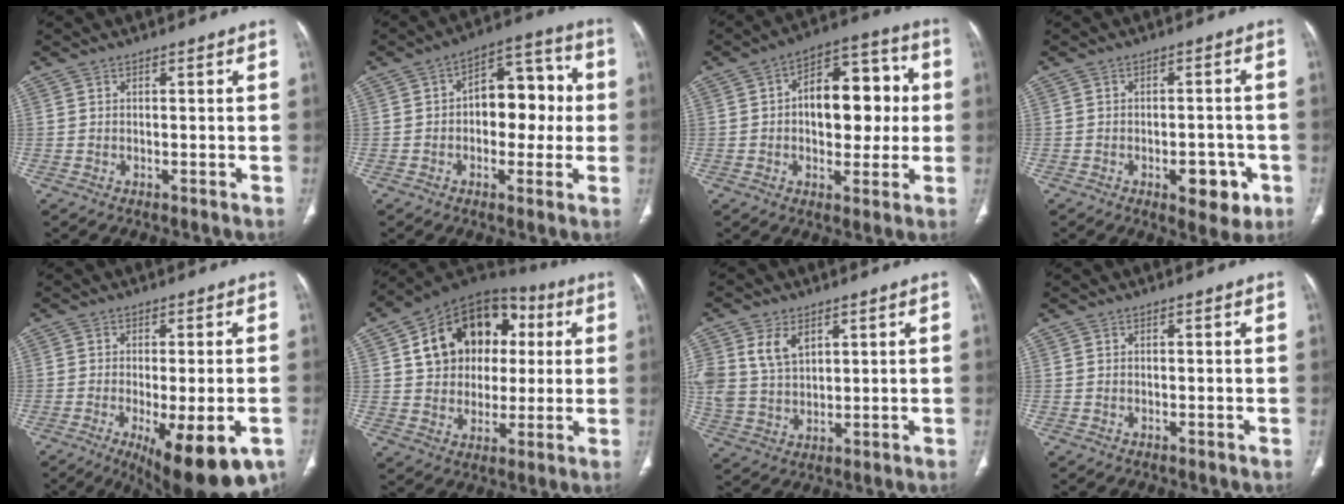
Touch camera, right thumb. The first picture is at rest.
{"total": 12.2, "force": [0.2, 7.7, 9.5], "torque": [-0.086, 0.036, -0.005]}
{"total": 15.2, "force": [1.0, 9.2, 12.1], "torque": [-0.127, 0.031, 0.010]}
{"total": 7.1, "force": [-2.9, 3.7, 5.3], "torque": [-0.045, 0.012, -0.032]}
{"total": 16.0, "force": [-7.5, 5.5, 13.0], "torque": [-0.155, -0.007, -0.098]}
{"total": 19.1, "force": [4.4, 14.6, 11.4], "torque": [-0.140, 0.023, 0.069]}
{"total": 8.9, "force": [3.9, 5.9, 5.4], "torque": [-0.095, -0.010, 0.090]}
{"total": 0.0}